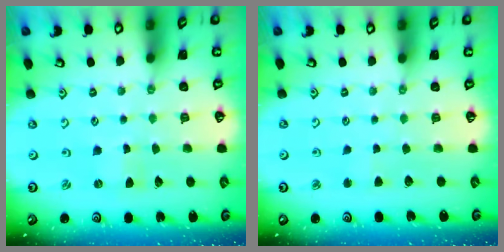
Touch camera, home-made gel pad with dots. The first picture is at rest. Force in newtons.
{"total": 1.5, "press": 1.5, "slide": 0.3}